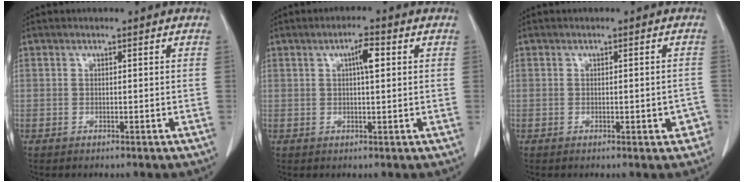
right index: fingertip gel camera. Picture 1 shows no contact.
{"total": 3.4, "force": [1.0, 0.6, 3.2], "torque": [-0.055, 0.006, 0.015]}
{"total": 2.6, "force": [-1.0, 1.1, 2.2], "torque": [-0.019, 0.012, -0.006]}